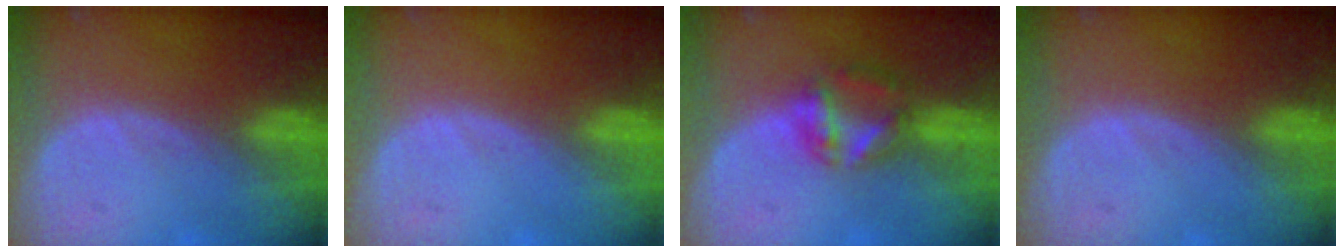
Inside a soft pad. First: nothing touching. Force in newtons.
{"total": 0.0}
{"total": 5.8, "press": 5.4, "slide": 2.3}
{"total": 0.0}